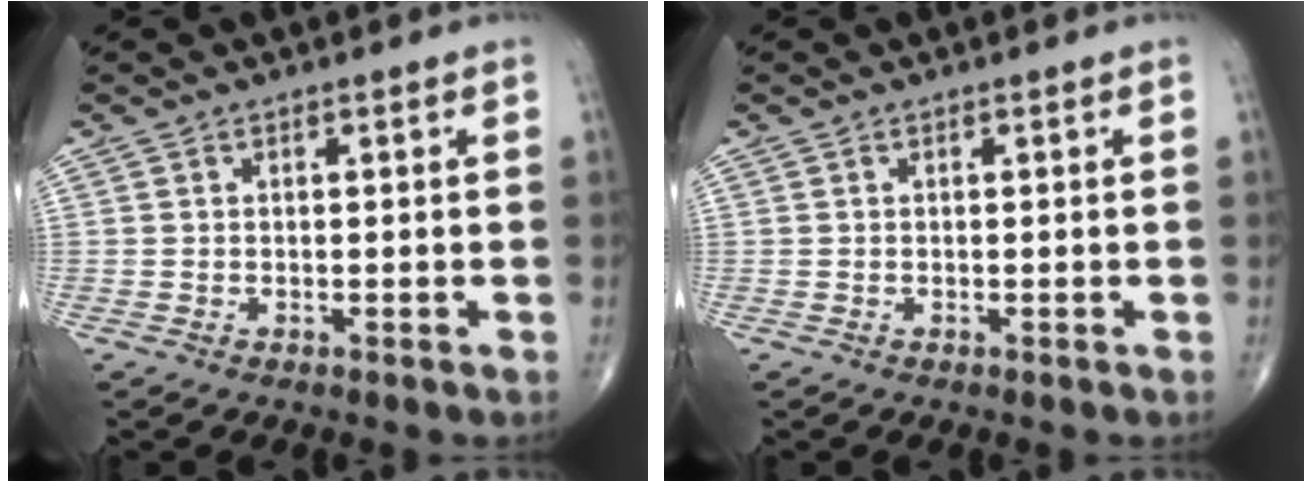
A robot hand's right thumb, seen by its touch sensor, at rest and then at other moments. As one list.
[{"total": 0.0}]